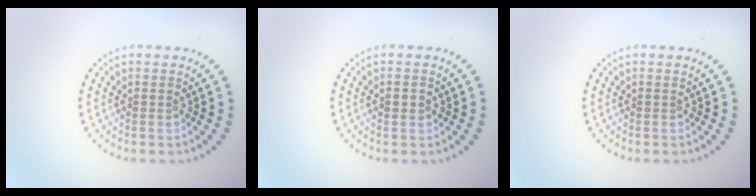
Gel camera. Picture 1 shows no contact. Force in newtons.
{"total": 1.1, "press": 1.1, "slide": 0.2}
{"total": 0.0}